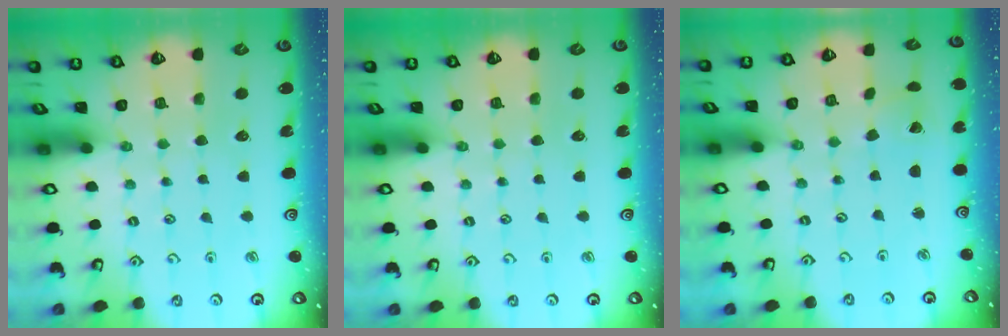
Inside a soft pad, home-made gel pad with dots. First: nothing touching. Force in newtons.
{"total": 0.0}
{"total": 2.2, "press": 2.2, "slide": 0.2}